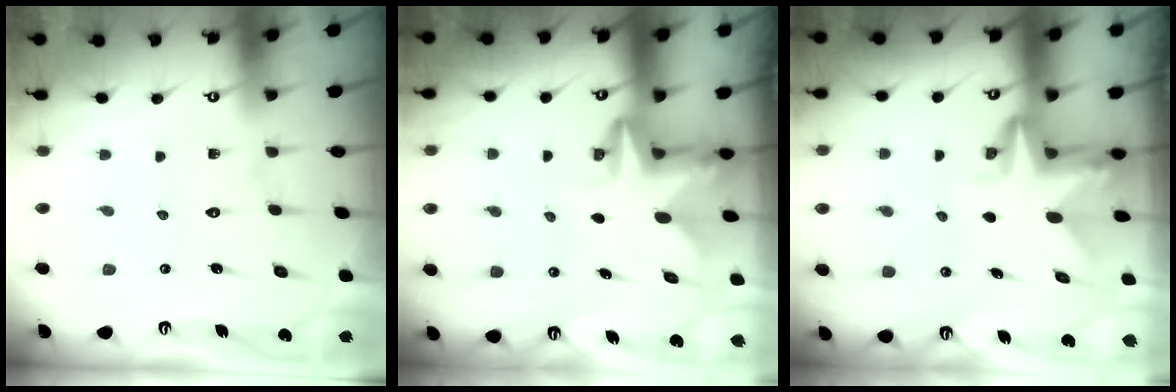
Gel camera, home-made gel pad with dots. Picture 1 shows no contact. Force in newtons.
{"total": 2.6, "press": 2.6, "slide": 0.4}
{"total": 3.3, "press": 3.2, "slide": 0.3}